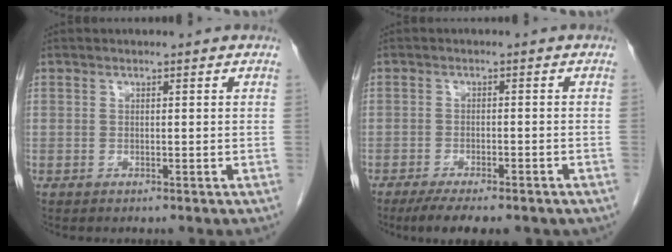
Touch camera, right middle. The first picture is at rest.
{"total": 9.2, "force": [-7.0, 2.6, 5.4], "torque": [-0.069, -0.010, -0.097]}